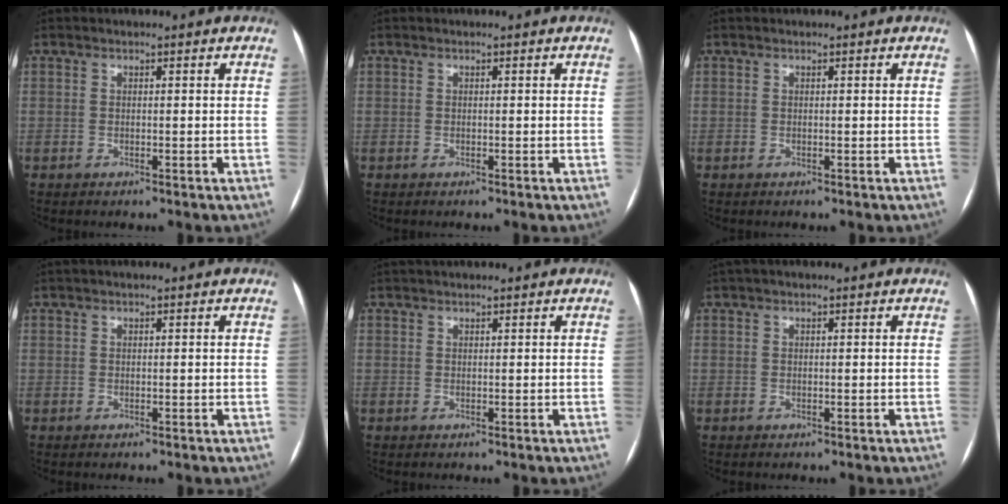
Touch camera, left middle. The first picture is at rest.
{"total": 0.0}
{"total": 0.0}
{"total": 1.6, "force": [1.3, 0.1, 0.9], "torque": [-0.011, 0.028, 0.023]}
{"total": 3.3, "force": [2.9, 0.5, 1.3], "torque": [-0.017, 0.036, 0.049]}
{"total": 2.5, "force": [1.9, 0.5, 1.6], "torque": [-0.028, 0.035, 0.034]}